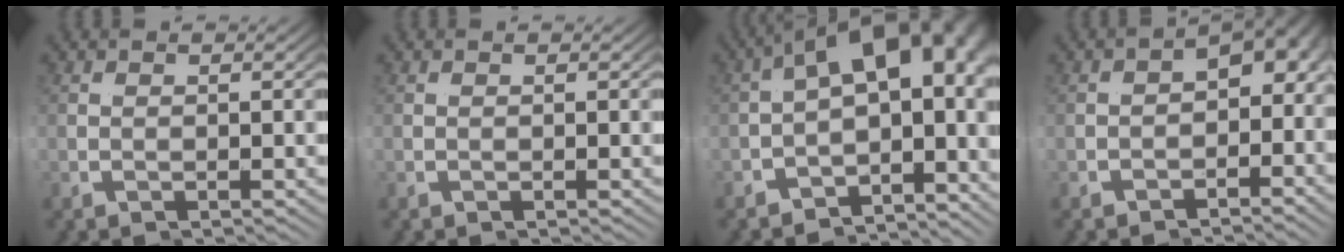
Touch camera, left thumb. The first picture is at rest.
{"total": 0.0}
{"total": 10.1, "force": [-0.2, 5.5, 8.5], "torque": [-0.113, 0.013, -0.022]}
{"total": 5.3, "force": [-0.7, 3.8, 3.6], "torque": [-0.054, 0.006, -0.018]}